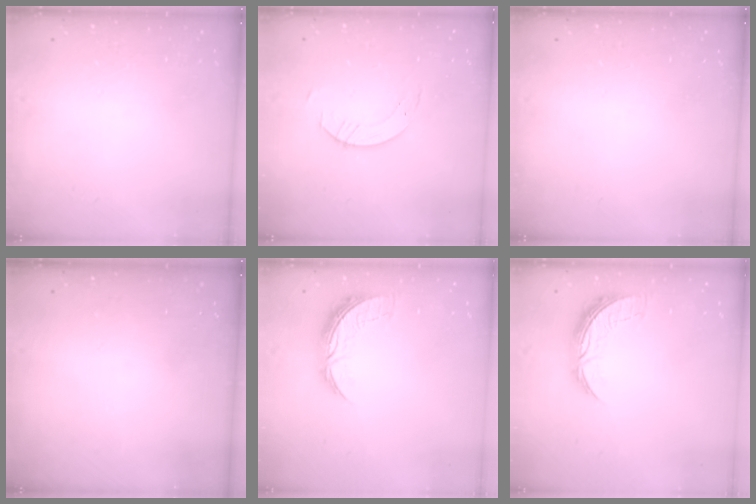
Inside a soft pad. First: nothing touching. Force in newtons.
{"total": 3.5, "press": 3.5, "slide": 0.4}
{"total": 0.0}
{"total": 0.0}
{"total": 7.5, "press": 7.5, "slide": 0.5}
{"total": 7.5, "press": 7.5, "slide": 0.5}